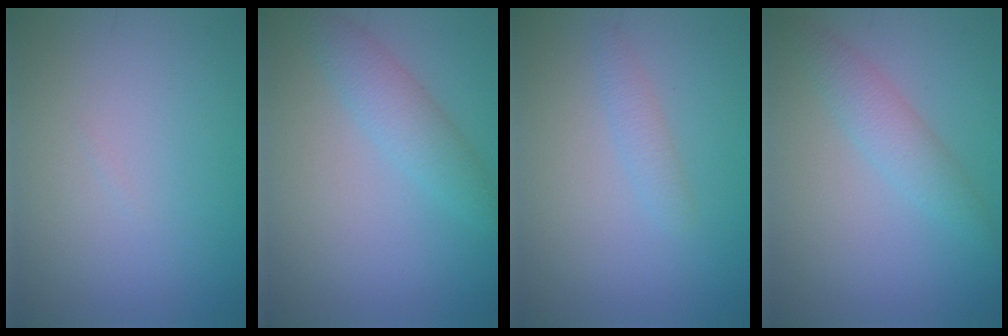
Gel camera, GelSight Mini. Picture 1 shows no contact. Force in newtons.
{"total": 2.8, "press": 2.8, "slide": 0.2}
{"total": 1.3, "press": 1.3, "slide": 0.0}
{"total": 2.5, "press": 2.5, "slide": 0.1}